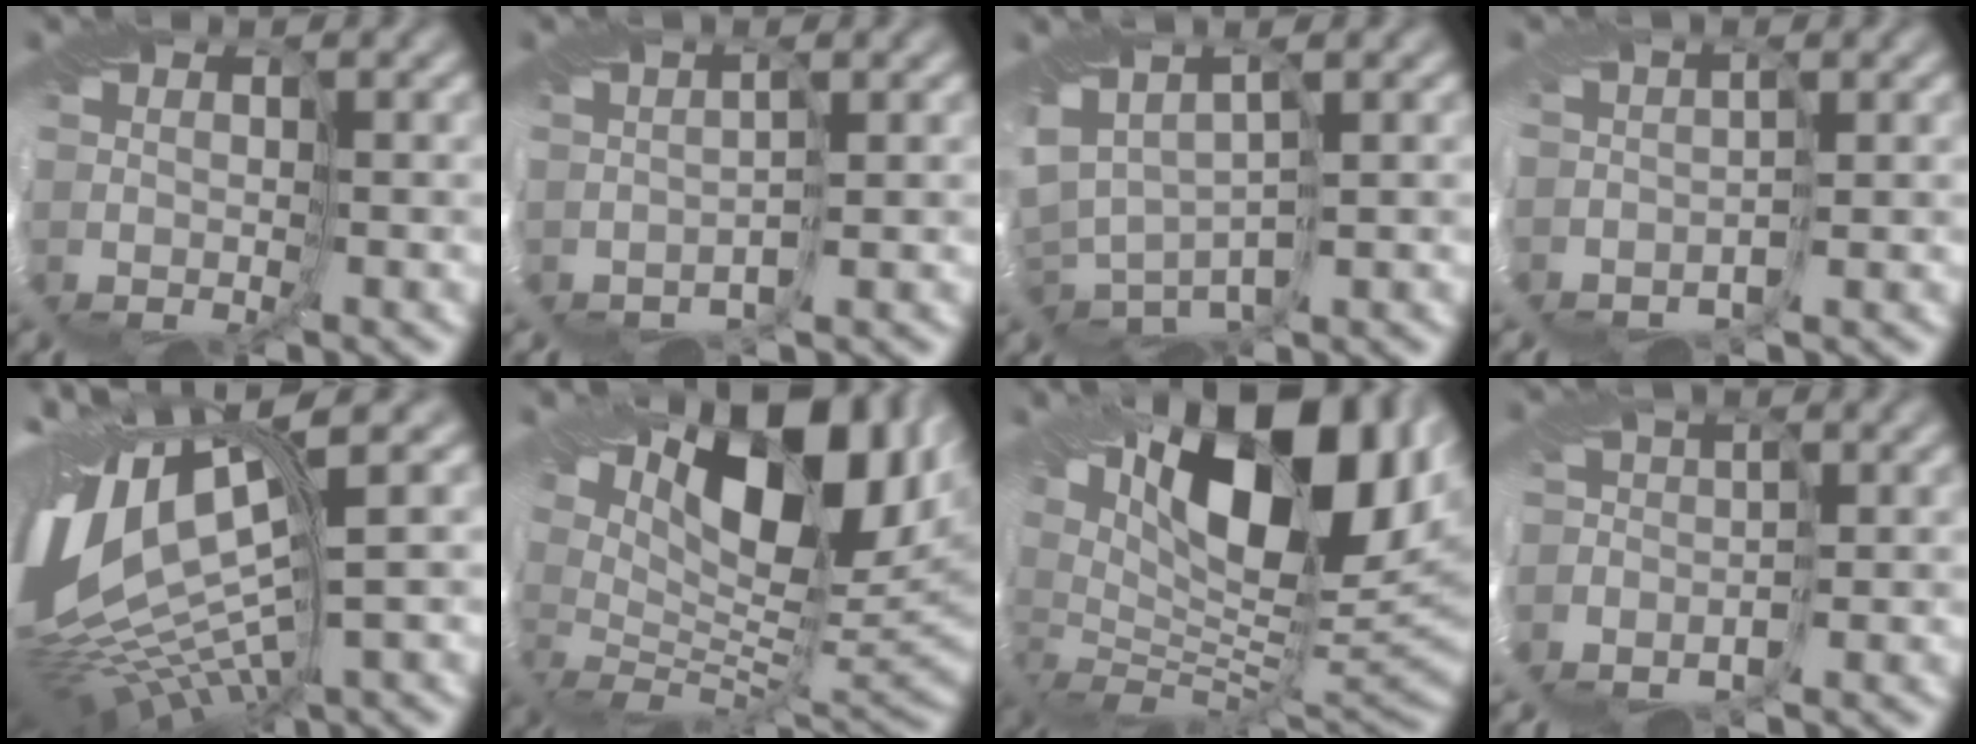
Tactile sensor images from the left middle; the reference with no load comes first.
{"total": 0.7, "force": [-0.6, -0.1, 0.1], "torque": [-0.021, 0.001, -0.009]}
{"total": 1.6, "force": [0.6, 0.8, 1.3], "torque": [-0.045, 0.013, 0.025]}
{"total": 1.9, "force": [-1.7, 0.9, -0.2], "torque": [-0.010, -0.001, -0.018]}
{"total": 13.3, "force": [2.4, 4.7, 12.2], "torque": [-0.279, 0.019, 0.063]}
{"total": 13.3, "force": [6.7, 5.4, 10.2], "torque": [-0.191, 0.026, 0.130]}
{"total": 15.1, "force": [5.7, 6.1, 12.6], "torque": [-0.233, 0.036, 0.102]}
{"total": 4.6, "force": [-3.8, 2.7, 0.1], "torque": [-0.014, -0.004, -0.079]}